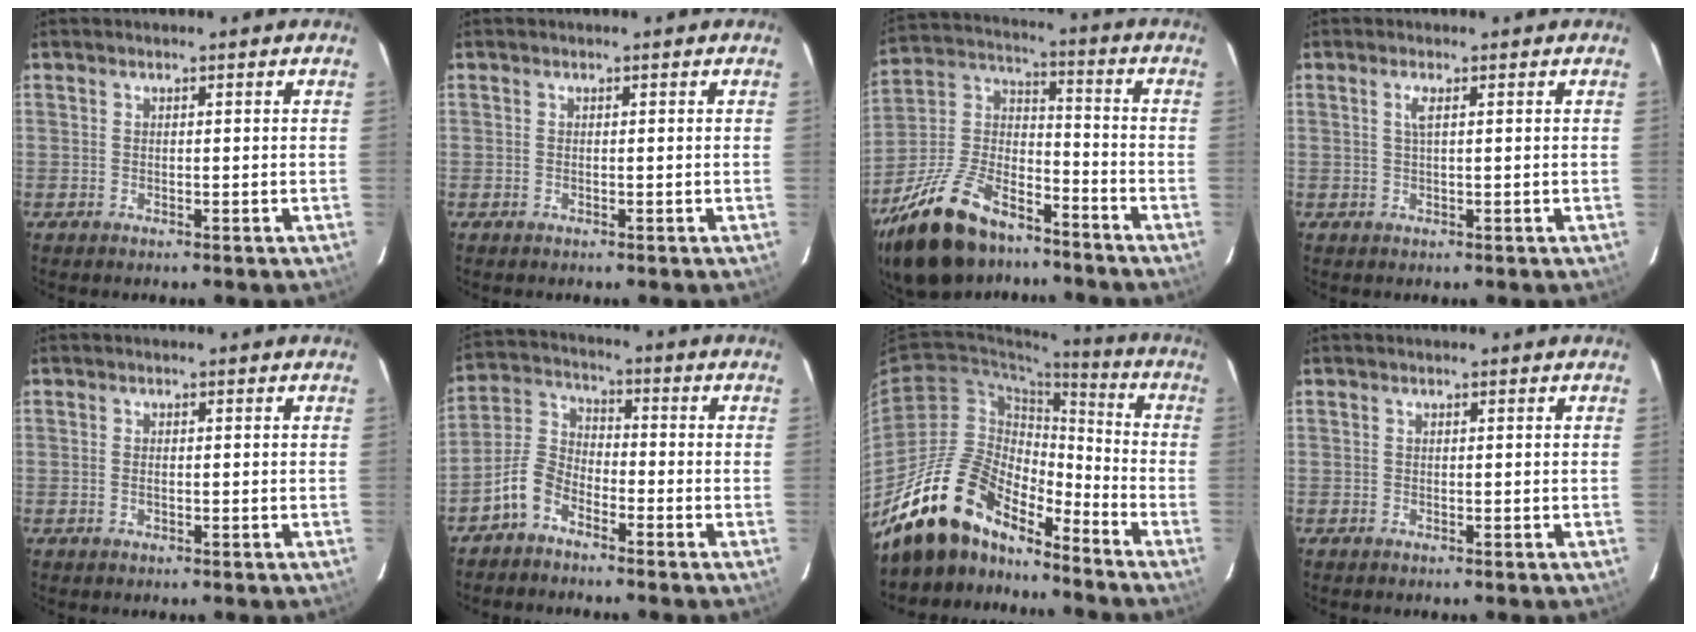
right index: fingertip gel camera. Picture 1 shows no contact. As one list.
[{"total": 0.0}, {"total": 24.2, "force": [-16.9, 11.0, 13.4], "torque": [-0.284, 0.004, -0.288]}, {"total": 1.6, "force": [0.5, 0.1, 1.5], "torque": [-0.030, 0.001, 0.009]}, {"total": 1.0, "force": [-0.2, 0.6, 0.8], "torque": [-0.017, 0.000, -0.005]}, {"total": 6.6, "force": [-4.5, 3.4, 3.3], "torque": [-0.079, 0.020, -0.099]}, {"total": 17.8, "force": [-14.9, 6.6, 7.0], "torque": [-0.136, 0.012, -0.271]}, {"total": 0.0}]